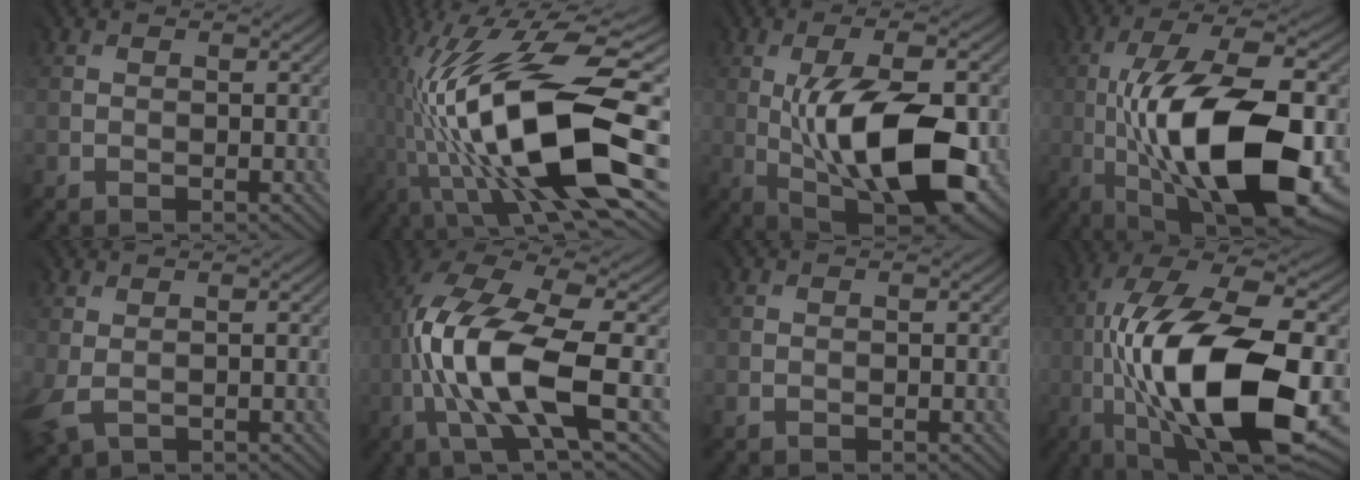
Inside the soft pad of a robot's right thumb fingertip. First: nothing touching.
{"total": 17.4, "force": [-4.3, 5.5, 15.9], "torque": [-0.311, 0.011, -0.083]}
{"total": 11.8, "force": [-1.6, 4.4, 10.9], "torque": [-0.176, 0.007, -0.029]}
{"total": 15.5, "force": [-3.4, 5.7, 14.0], "torque": [-0.250, 0.016, -0.061]}
{"total": 2.5, "force": [0.5, 1.6, 1.8], "torque": [-0.066, 0.001, 0.009]}
{"total": 12.9, "force": [-2.0, 3.8, 12.2], "torque": [-0.259, 0.013, -0.033]}
{"total": 0.0}
{"total": 17.3, "force": [-3.6, 6.4, 15.7], "torque": [-0.306, 0.011, -0.064]}